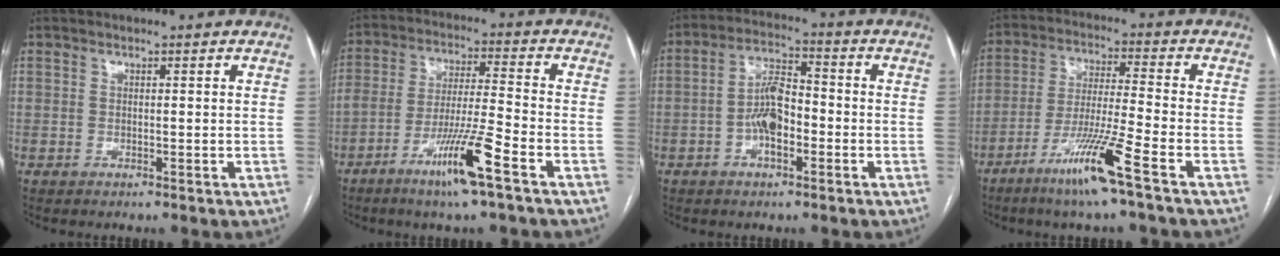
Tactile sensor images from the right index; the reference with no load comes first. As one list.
[{"total": 10.7, "force": [-6.0, -0.4, 8.9], "torque": [-0.167, -0.012, -0.111]}, {"total": 6.9, "force": [-1.8, 2.9, 6.0], "torque": [-0.120, 0.020, -0.033]}, {"total": 11.0, "force": [-6.4, -1.0, 8.8], "torque": [-0.169, -0.024, -0.123]}]